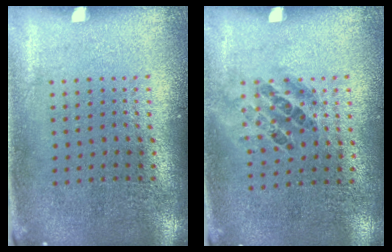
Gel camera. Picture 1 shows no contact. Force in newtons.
{"total": 0.9, "press": 0.6, "slide": 0.6}